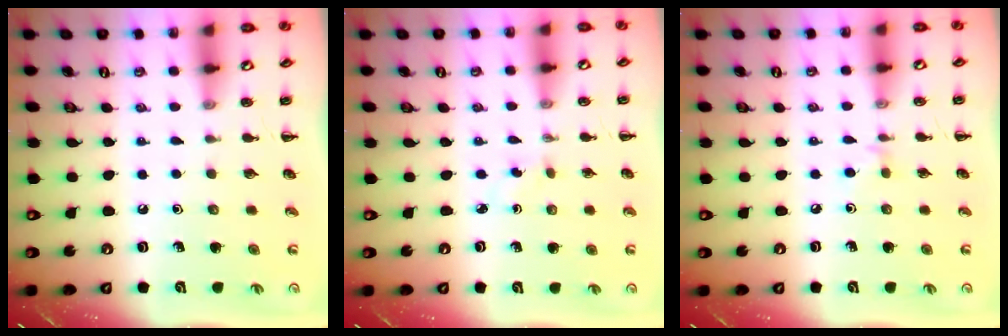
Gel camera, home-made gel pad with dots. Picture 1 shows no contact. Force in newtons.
{"total": 1.3, "press": 1.1, "slide": 0.7}
{"total": 3.0, "press": 2.7, "slide": 1.2}